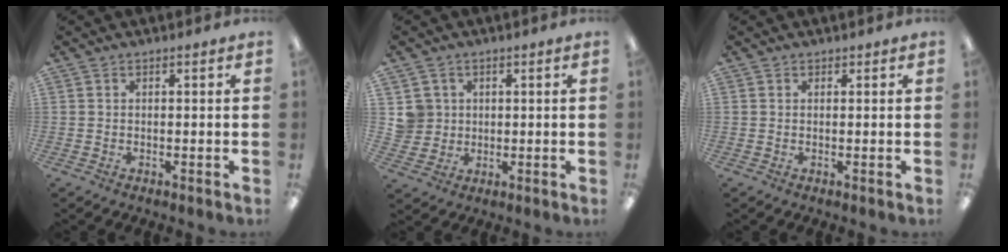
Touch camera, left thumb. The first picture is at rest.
{"total": 5.2, "force": [1.4, 5.0, 0.3], "torque": [-0.008, 0.004, 0.028]}
{"total": 0.5, "force": [0.4, 0.3, 0.0], "torque": [0.009, -0.003, 0.006]}